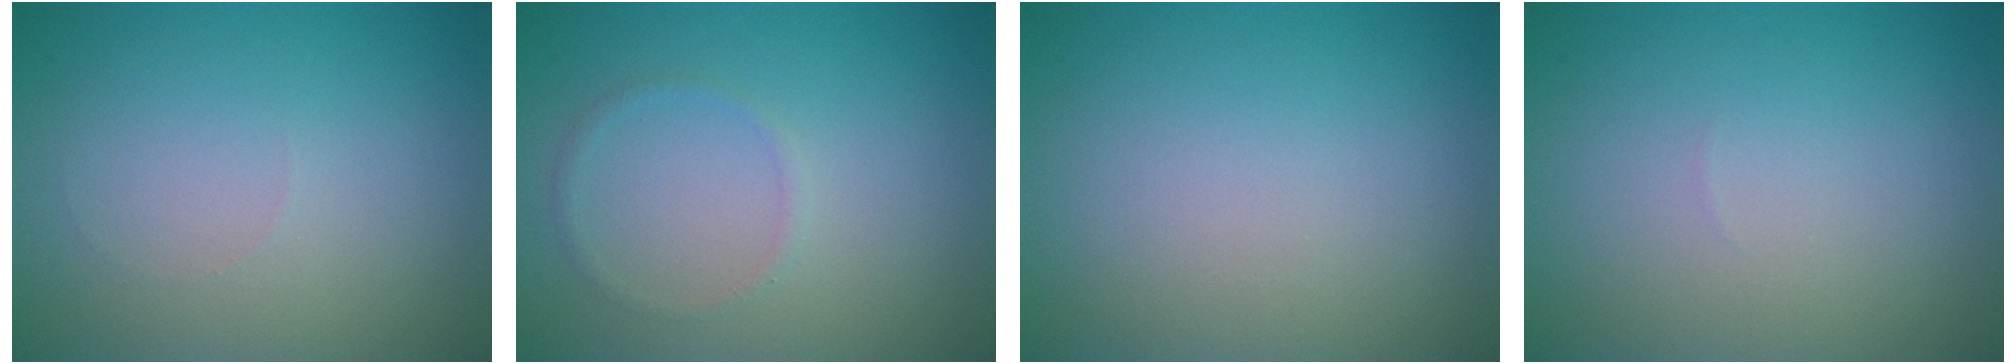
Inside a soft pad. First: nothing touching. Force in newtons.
{"total": 0.8, "press": 0.8, "slide": 0.1}
{"total": 0.0}
{"total": 0.0}